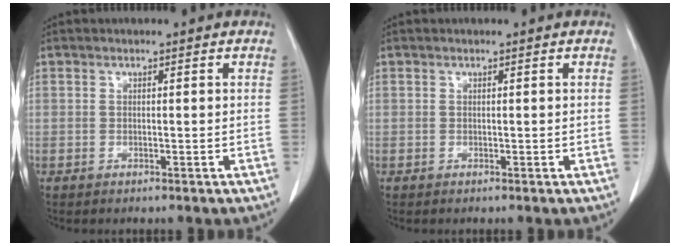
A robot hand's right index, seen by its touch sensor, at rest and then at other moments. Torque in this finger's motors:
{"motor_torque": [0.00, 0.00, 0.00, 0.00]}